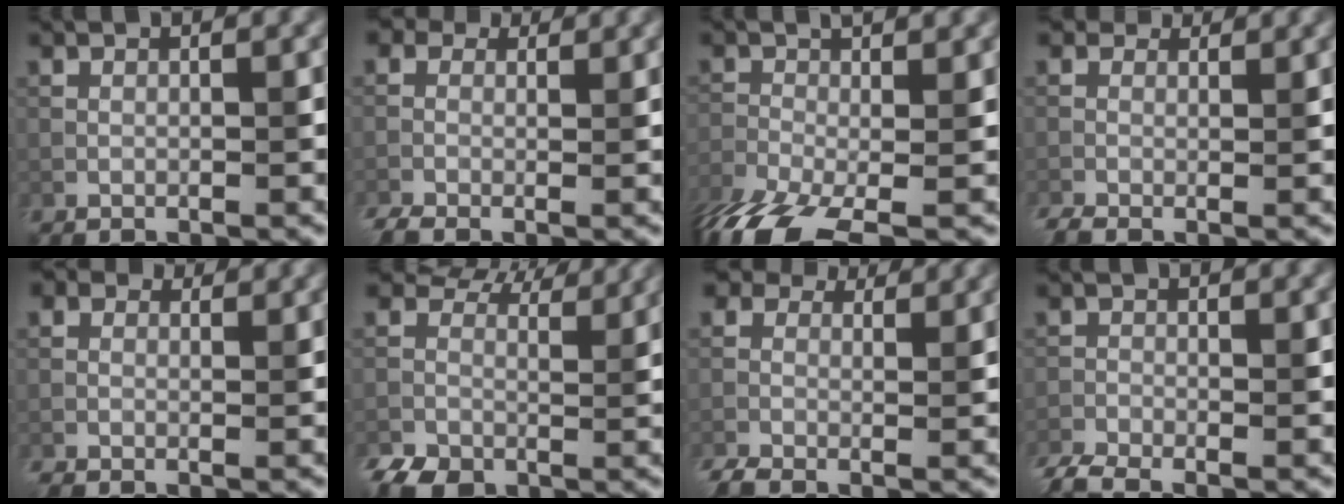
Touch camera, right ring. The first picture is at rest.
{"total": 3.8, "force": [-0.1, 2.8, 2.5], "torque": [-0.052, -0.001, -0.001]}
{"total": 11.5, "force": [-6.4, 3.7, 8.8], "torque": [-0.176, -0.020, -0.110]}
{"total": 2.9, "force": [0.7, 2.0, 1.9], "torque": [-0.043, -0.007, 0.003]}
{"total": 3.2, "force": [0.8, 2.4, 2.0], "torque": [-0.038, 0.004, 0.002]}
{"total": 6.4, "force": [1.7, 4.9, 3.7], "torque": [-0.071, -0.007, 0.030]}
{"total": 4.8, "force": [1.5, 3.4, 3.1], "torque": [-0.067, 0.000, 0.018]}
{"total": 3.6, "force": [-2.9, 1.0, 1.8], "torque": [-0.042, -0.009, -0.061]}